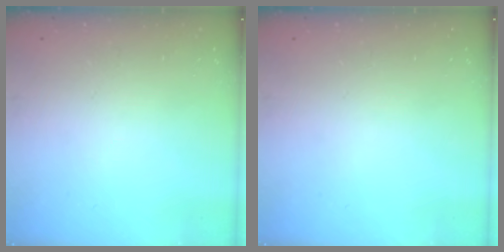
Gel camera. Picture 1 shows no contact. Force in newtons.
{"total": 0.0}